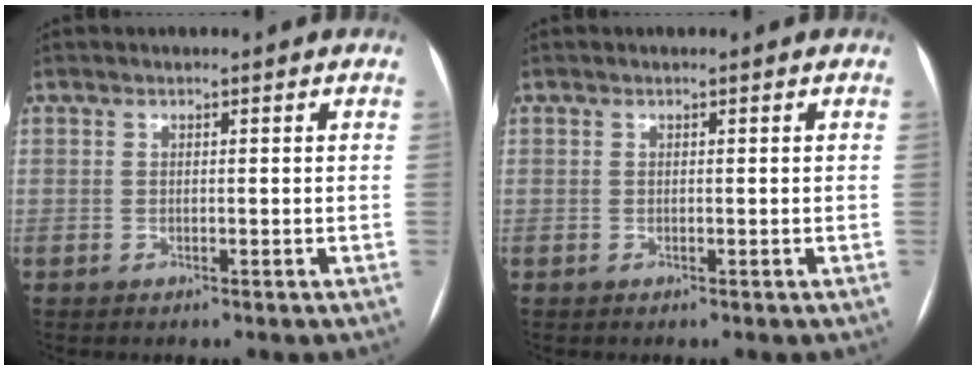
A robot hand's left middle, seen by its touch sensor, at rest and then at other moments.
{"total": 0.0}